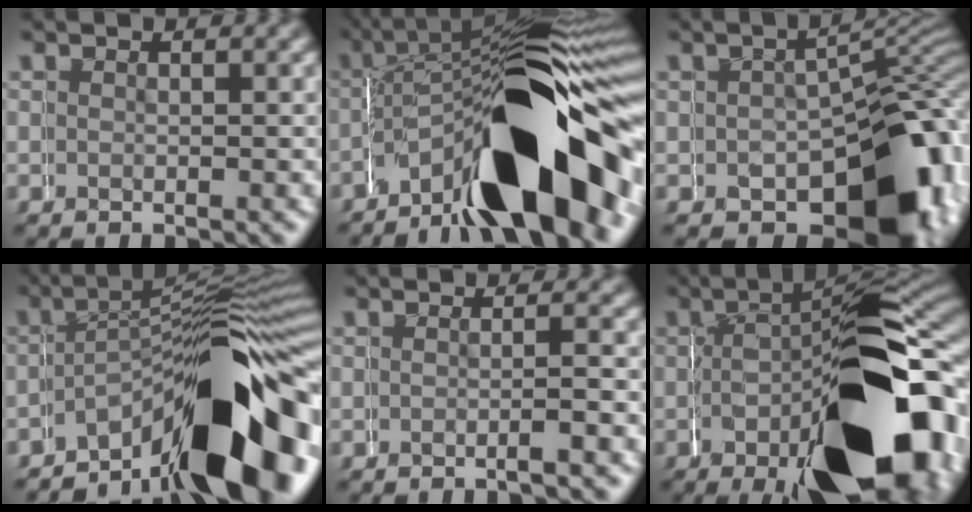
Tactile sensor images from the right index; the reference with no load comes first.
{"total": 18.3, "force": [-5.0, 7.5, 15.9], "torque": [-0.212, 0.011, -0.076]}
{"total": 13.7, "force": [-4.7, 8.0, 10.1], "torque": [-0.146, -0.029, -0.052]}
{"total": 13.8, "force": [-6.5, 5.5, 10.9], "torque": [-0.138, 0.007, -0.095]}
{"total": 1.3, "force": [-0.3, -1.2, 0.1], "torque": [0.008, 0.006, -0.008]}
{"total": 22.4, "force": [-5.0, 11.1, 18.8], "torque": [-0.270, -0.010, -0.066]}